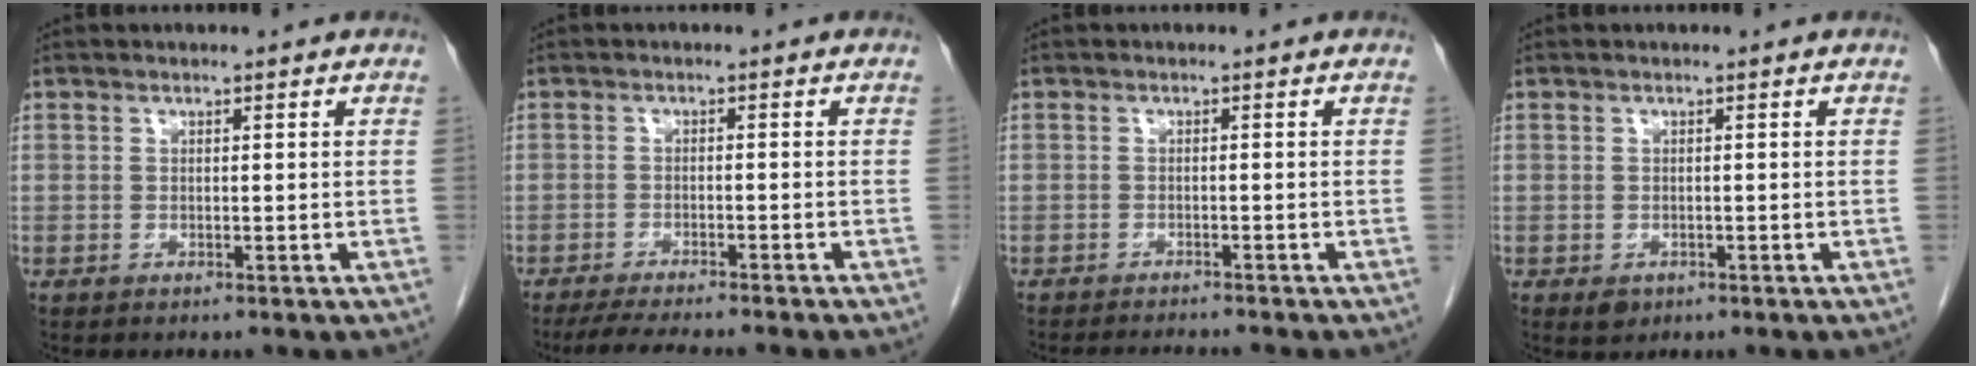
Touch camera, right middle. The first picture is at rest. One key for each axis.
{"total": 9.0, "fx": -7.8, "fy": 0.5, "fz": 4.5, "tx": -0.063, "ty": -0.017, "tz": -0.117}
{"total": 4.8, "fx": -4.6, "fy": 0.0, "fz": 1.4, "tx": -0.018, "ty": -0.013, "tz": -0.068}
{"total": 1.5, "fx": -0.7, "fy": 1.1, "fz": 0.6, "tx": -0.009, "ty": 0.002, "tz": -0.004}